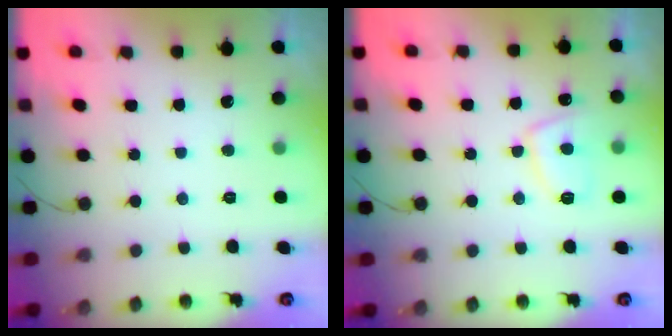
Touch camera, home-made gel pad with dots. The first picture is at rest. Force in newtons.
{"total": 7.3, "press": 7.2, "slide": 1.2}